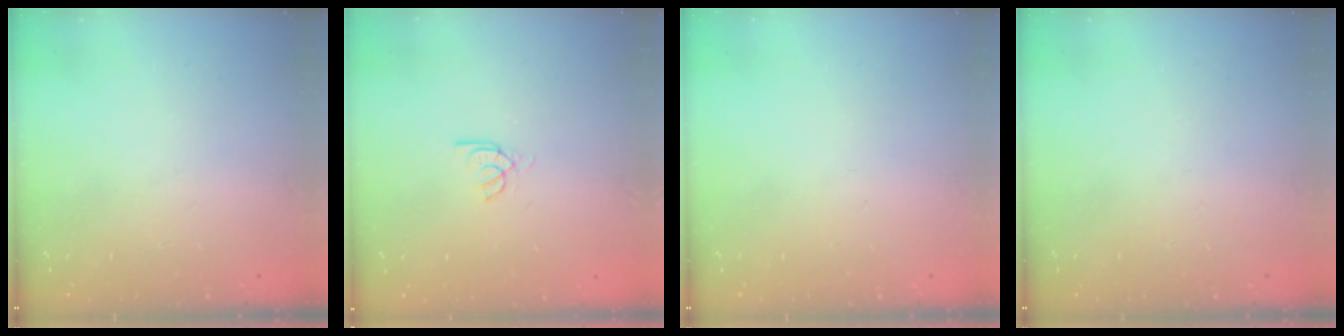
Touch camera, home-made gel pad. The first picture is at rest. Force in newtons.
{"total": 2.9, "press": 2.9, "slide": 0.3}
{"total": 0.0}
{"total": 0.0}